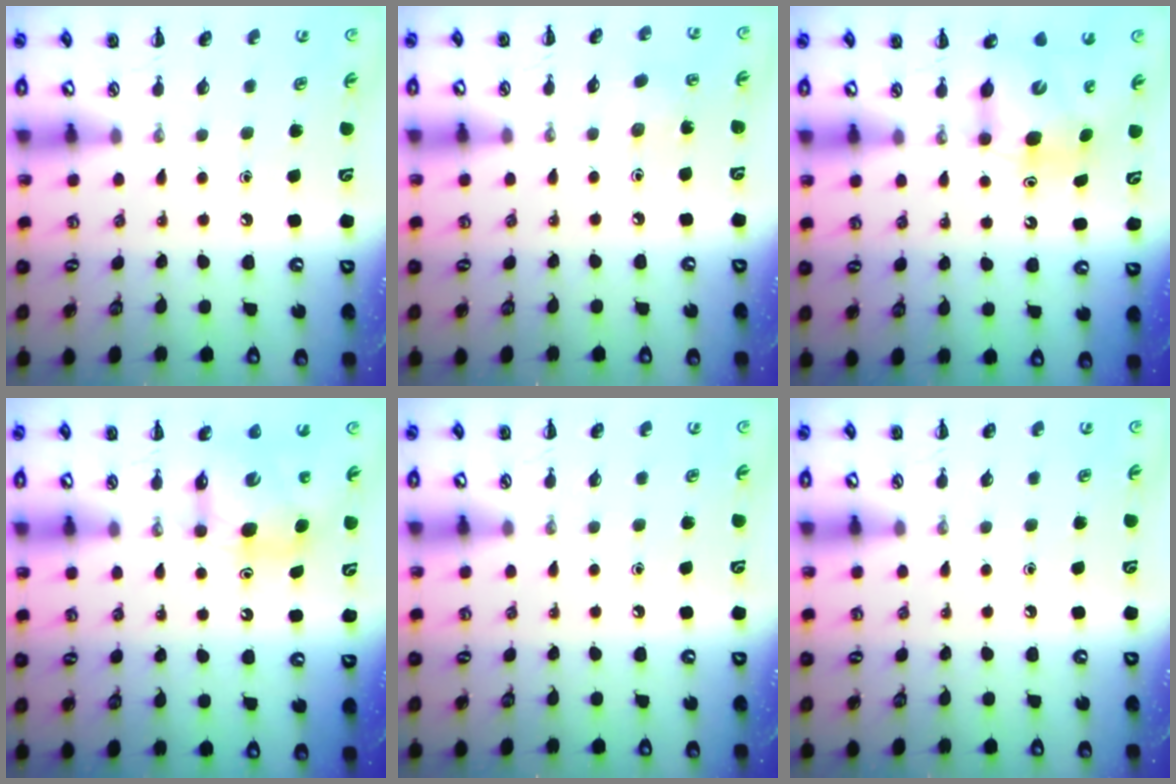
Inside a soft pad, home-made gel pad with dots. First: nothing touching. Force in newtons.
{"total": 2.4, "press": 2.3, "slide": 0.6}
{"total": 7.3, "press": 7.2, "slide": 1.4}
{"total": 7.1, "press": 7.1, "slide": 0.5}
{"total": 0.0}
{"total": 0.0}